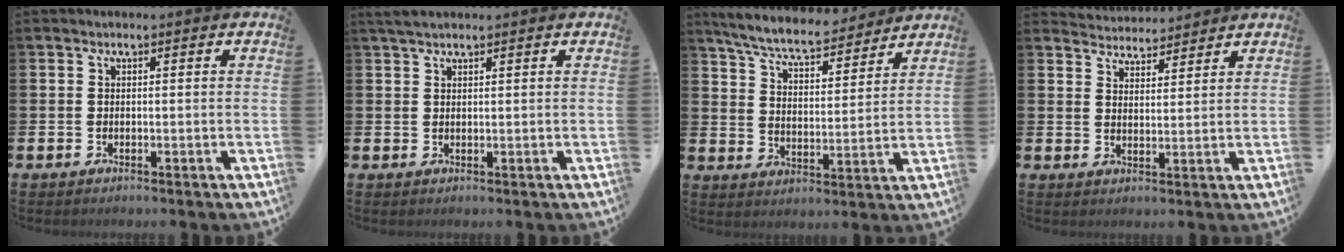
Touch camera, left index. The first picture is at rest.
{"total": 2.0, "force": [1.8, 0.5, 0.9], "torque": [-0.018, 0.005, 0.032]}
{"total": 7.4, "force": [7.0, 1.0, 2.2], "torque": [-0.075, -0.042, 0.123]}
{"total": 4.0, "force": [3.9, 0.5, -0.6], "torque": [0.003, -0.026, 0.070]}